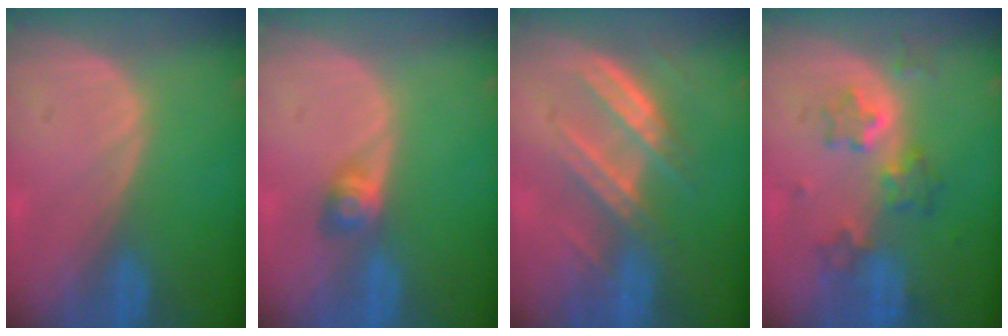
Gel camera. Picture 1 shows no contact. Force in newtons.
{"total": 2.7, "press": 2.5, "slide": 1.1}
{"total": 6.5, "press": 6.3, "slide": 1.4}
{"total": 6.1, "press": 5.8, "slide": 1.8}